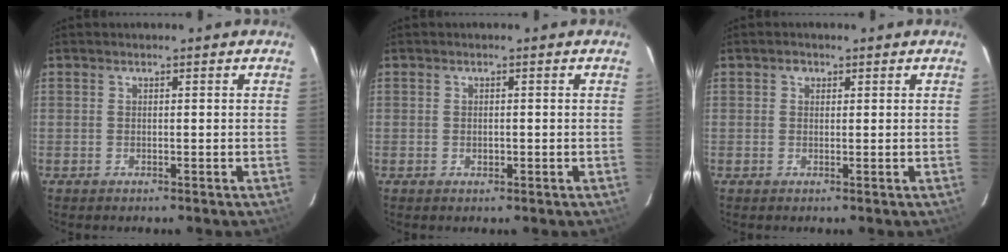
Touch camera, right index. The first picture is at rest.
{"total": 1.0, "force": [-0.2, 0.7, 0.7], "torque": [-0.012, 0.003, -0.002]}
{"total": 1.2, "force": [0.4, 1.1, 0.2], "torque": [-0.003, 0.006, 0.004]}